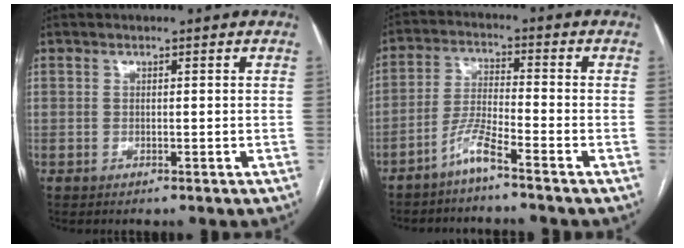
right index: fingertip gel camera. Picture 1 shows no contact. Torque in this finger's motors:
{"motor_torque": [0.53, -0.40, 0.11, 0.03]}